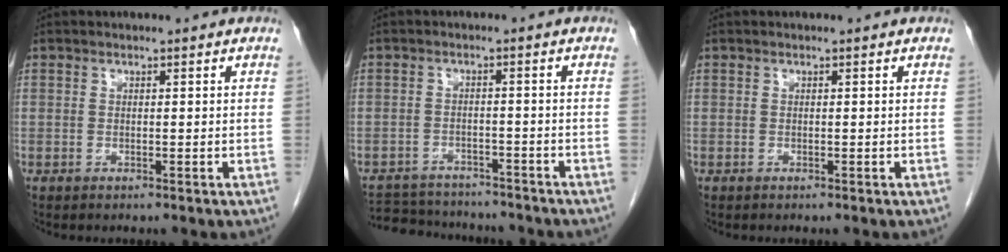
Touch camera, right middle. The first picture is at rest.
{"total": 12.2, "force": [-11.2, 3.4, 3.3], "torque": [-0.065, 0.004, -0.149]}
{"total": 0.0}